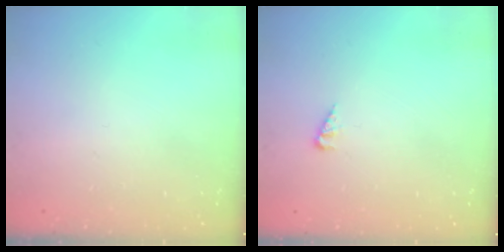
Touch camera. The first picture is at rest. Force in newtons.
{"total": 2.6, "press": 2.6, "slide": 0.2}